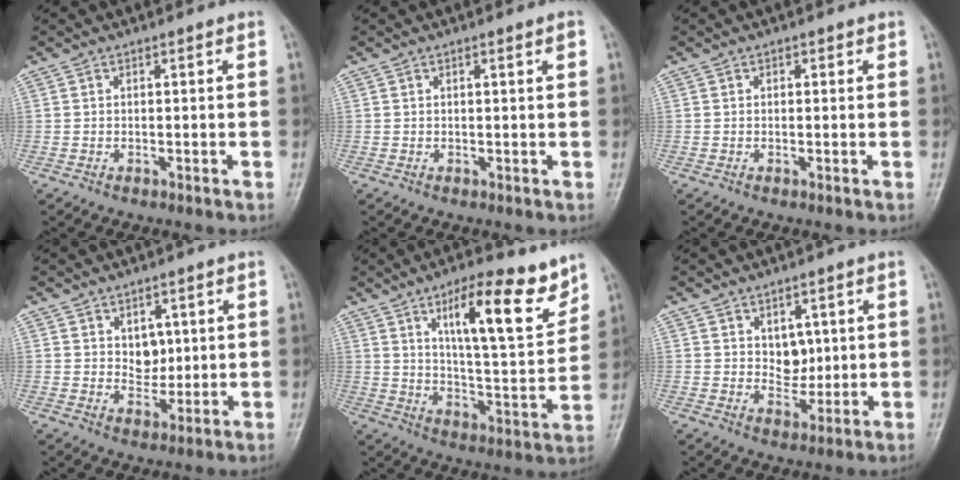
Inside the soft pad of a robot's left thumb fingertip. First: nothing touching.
{"total": 1.1, "force": [0.5, 0.1, 1.0], "torque": [-0.018, 0.000, 0.007]}
{"total": 0.7, "force": [0.3, 0.5, 0.3], "torque": [0.005, 0.000, 0.001]}
{"total": 4.5, "force": [1.3, 3.3, 2.7], "torque": [-0.016, -0.012, 0.026]}
{"total": 16.1, "force": [9.5, 4.5, 12.2], "torque": [-0.158, -0.056, 0.153]}
{"total": 4.7, "force": [1.4, 3.4, 2.9], "torque": [-0.019, -0.013, 0.027]}